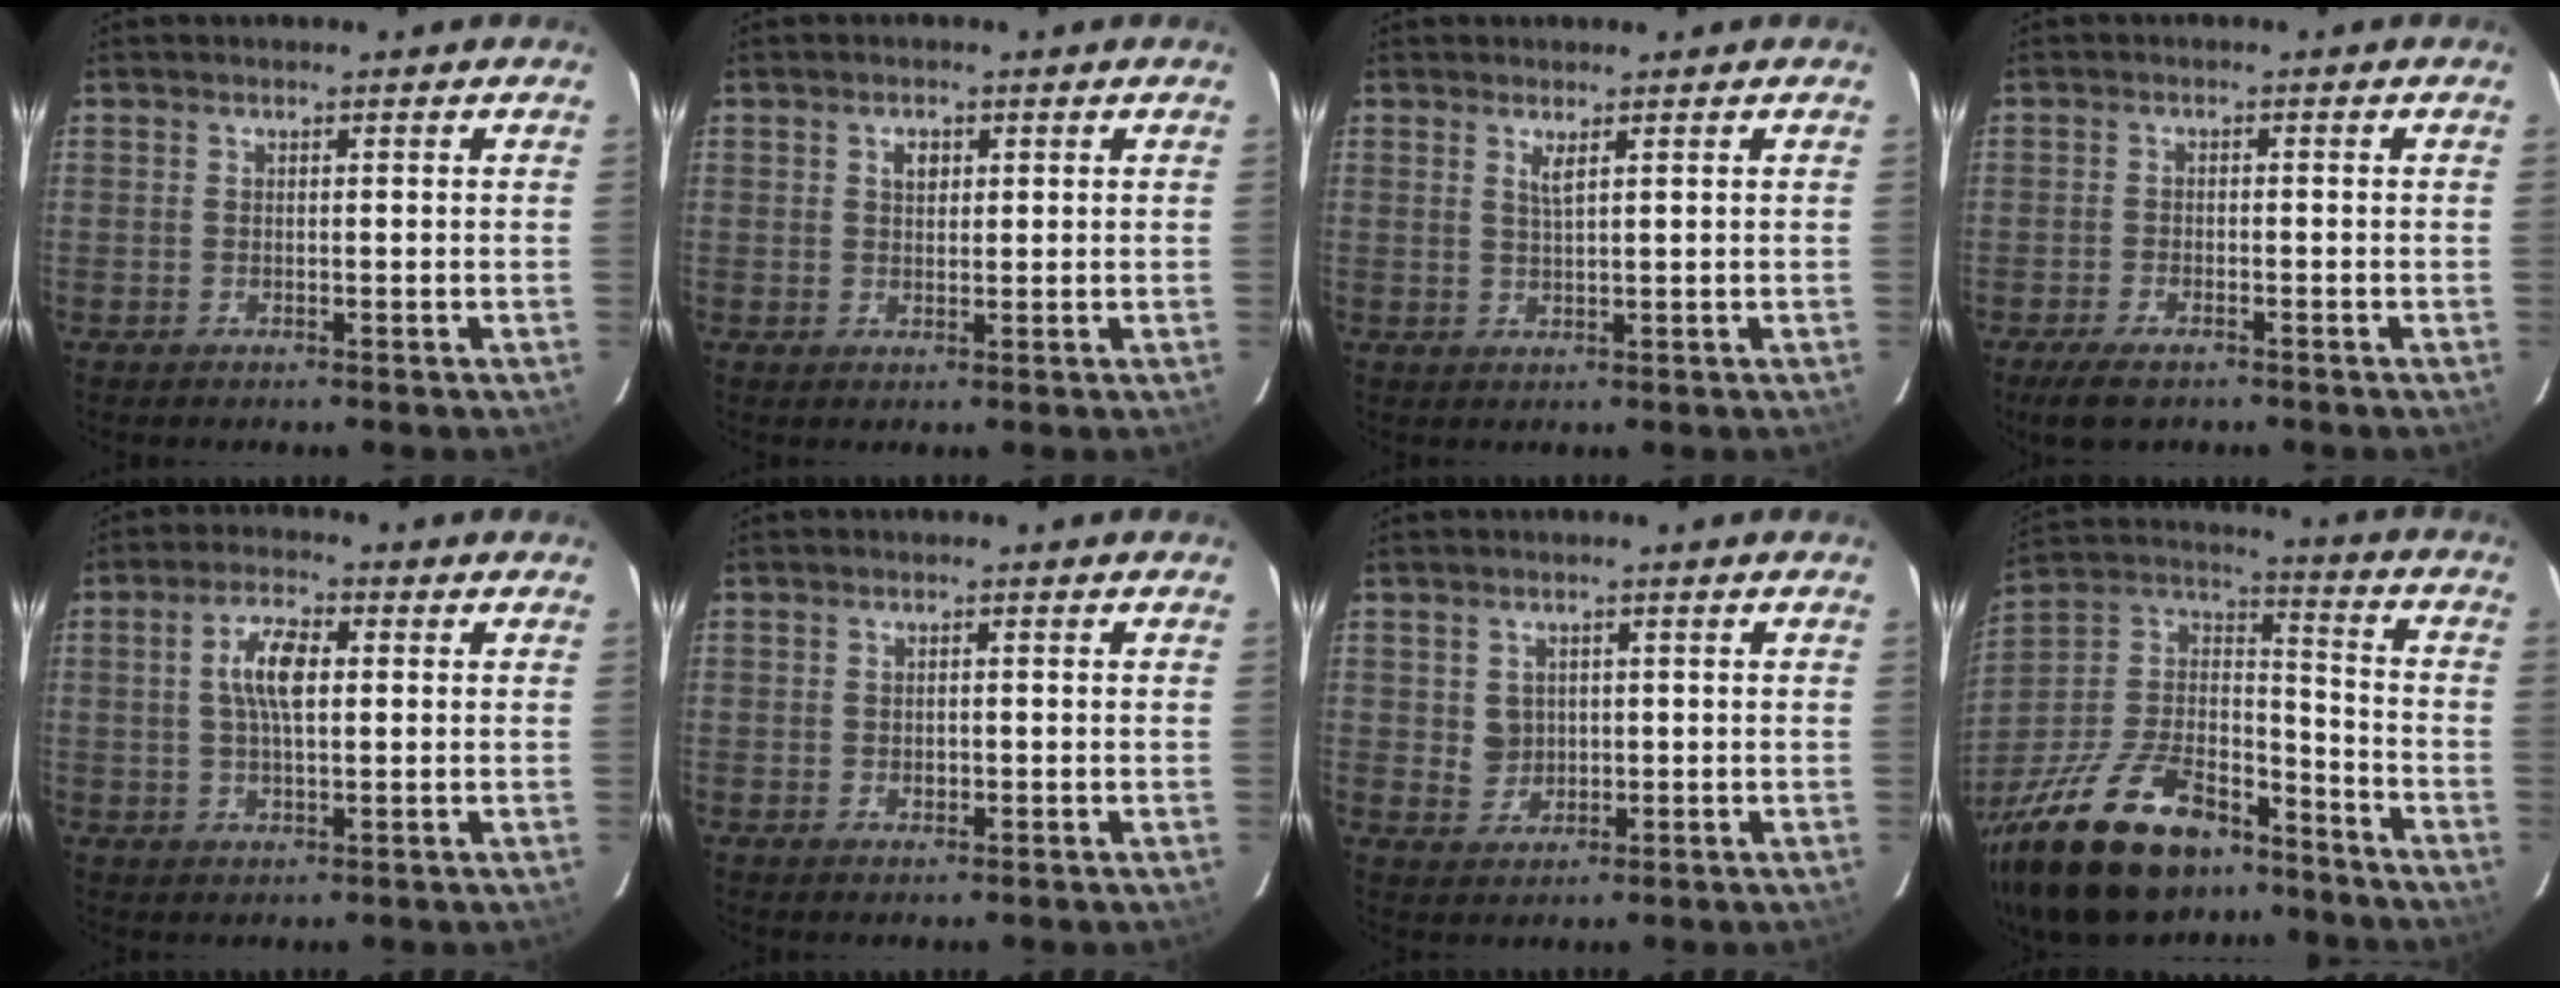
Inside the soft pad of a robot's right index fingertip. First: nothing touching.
{"total": 2.2, "force": [0.8, 1.6, 1.3], "torque": [-0.019, 0.006, 0.014]}
{"total": 1.7, "force": [1.0, 0.0, 1.4], "torque": [-0.026, -0.002, 0.017]}
{"total": 5.2, "force": [-3.8, 1.9, 3.0], "torque": [-0.078, -0.015, -0.068]}
{"total": 6.5, "force": [1.1, 2.5, 5.9], "torque": [-0.112, 0.011, 0.020]}
{"total": 1.1, "force": [-0.1, 1.0, 0.5], "torque": [-0.008, 0.000, -0.001]}
{"total": 3.3, "force": [0.5, 3.2, 0.7], "torque": [-0.011, 0.007, 0.015]}
{"total": 32.3, "force": [-22.2, 15.3, 17.7], "torque": [-0.375, 0.005, -0.352]}